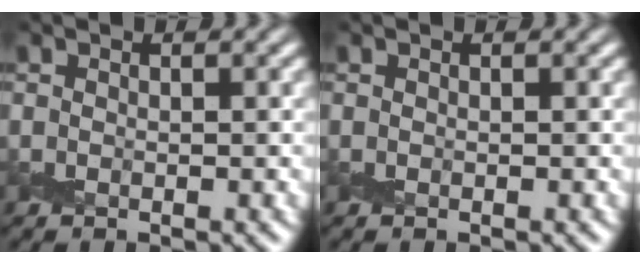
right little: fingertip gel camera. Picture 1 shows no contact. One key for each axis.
{"total": 0.0}